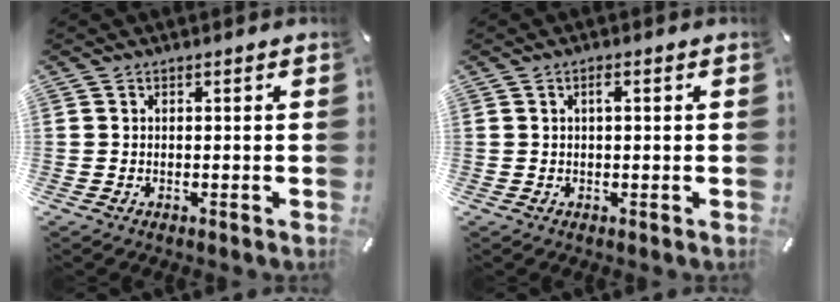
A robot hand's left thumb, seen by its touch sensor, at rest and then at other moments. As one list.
[{"total": 1.7, "force": [0.4, 0.7, 1.5], "torque": [-0.032, 0.005, 0.005]}]